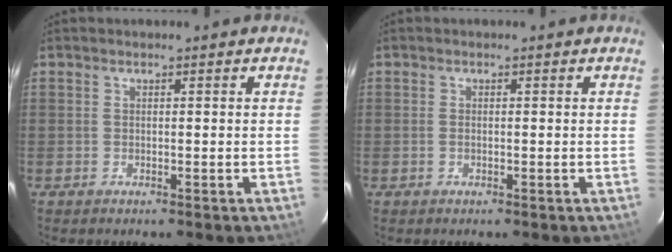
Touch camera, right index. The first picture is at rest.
{"total": 0.6, "force": [-0.2, 0.4, 0.4], "torque": [-0.010, -0.001, -0.005]}